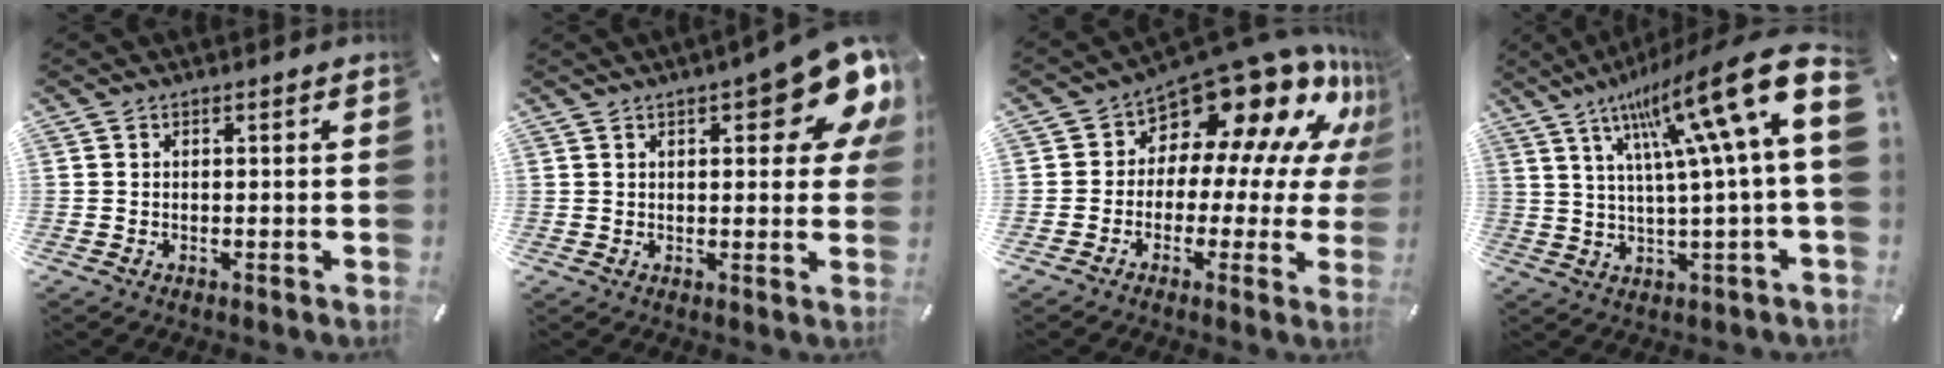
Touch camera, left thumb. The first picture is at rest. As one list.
[{"total": 13.8, "force": [6.7, 4.5, 11.2], "torque": [-0.144, -0.038, 0.107]}, {"total": 16.9, "force": [12.0, 8.1, 8.6], "torque": [-0.138, -0.110, 0.205]}, {"total": 22.3, "force": [10.5, 3.0, 19.5], "torque": [-0.322, -0.072, 0.163]}]